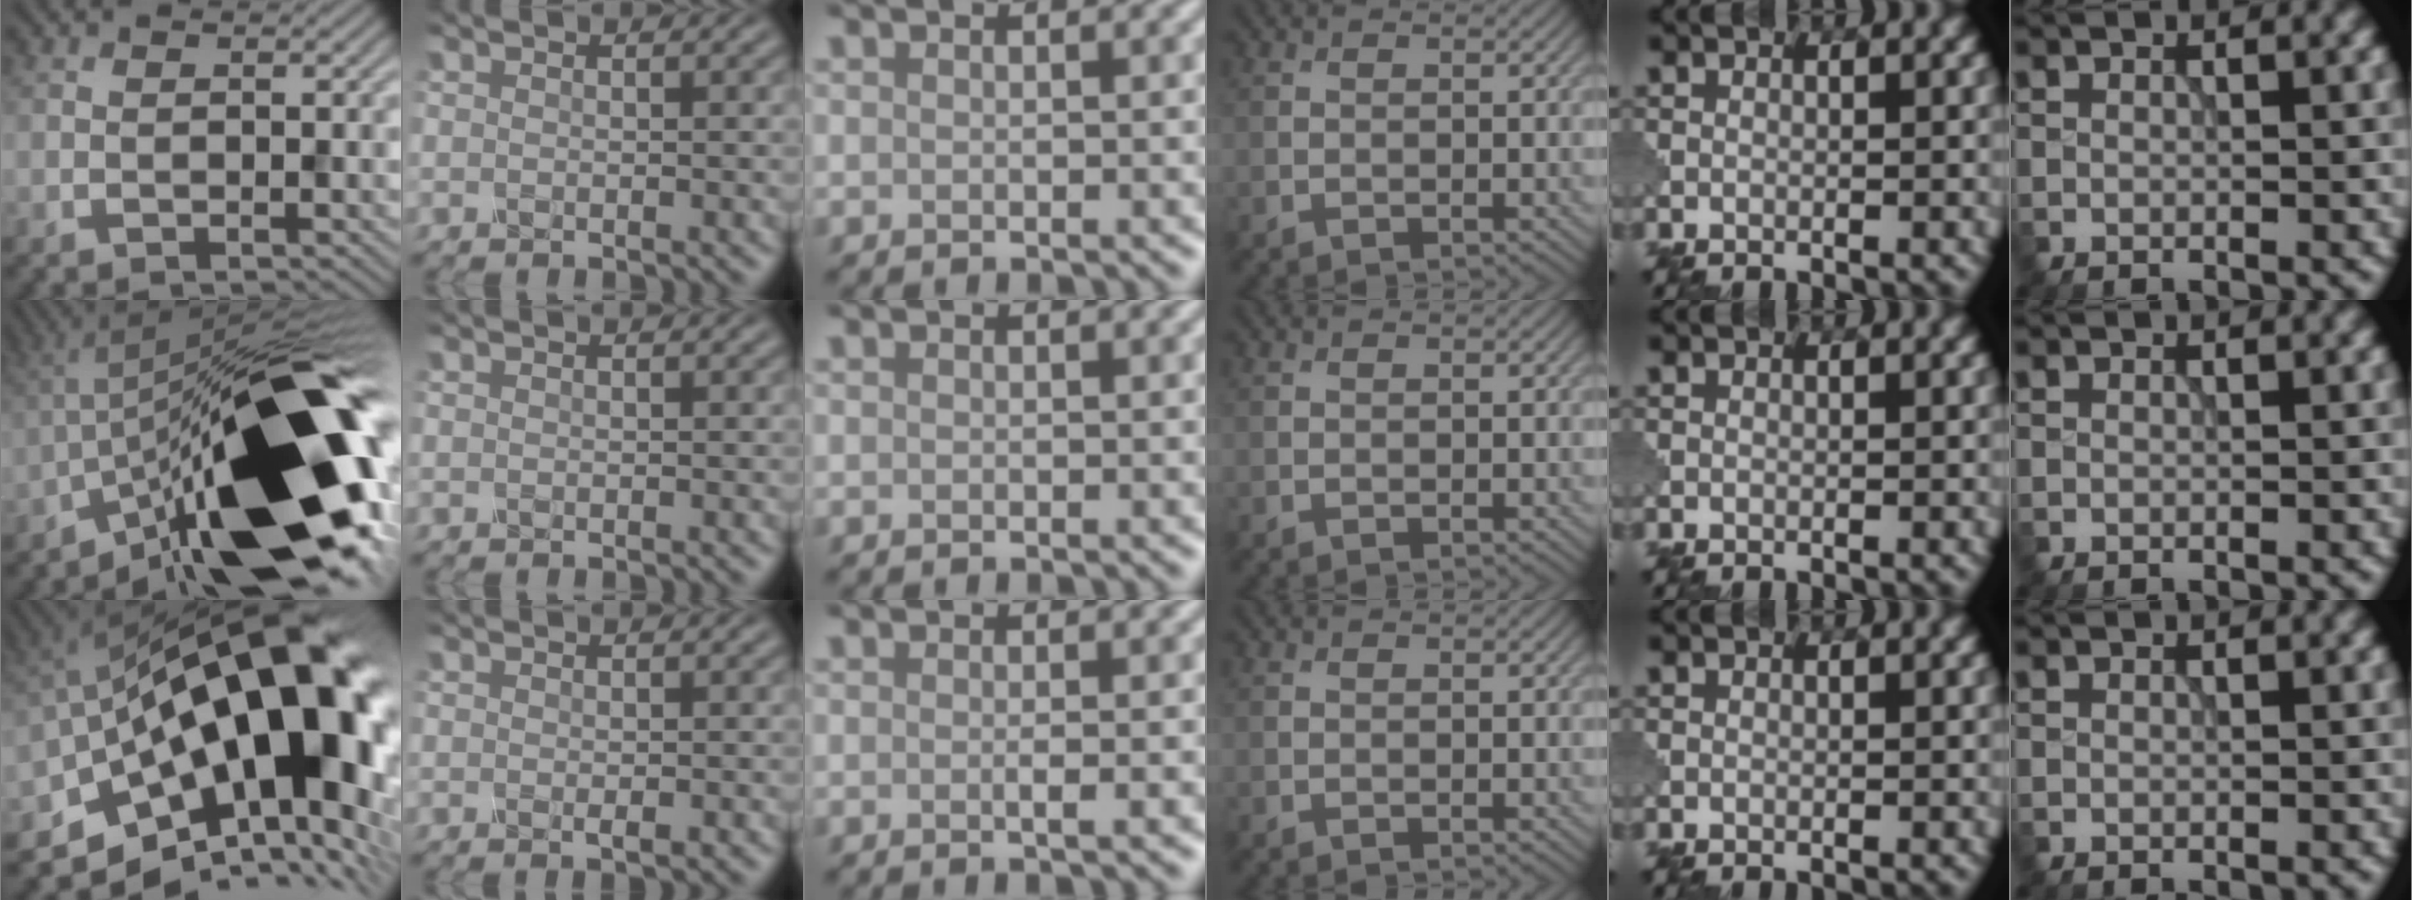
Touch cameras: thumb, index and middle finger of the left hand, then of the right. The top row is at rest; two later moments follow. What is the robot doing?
{"motion": "shake", "object": "salt shaker"}